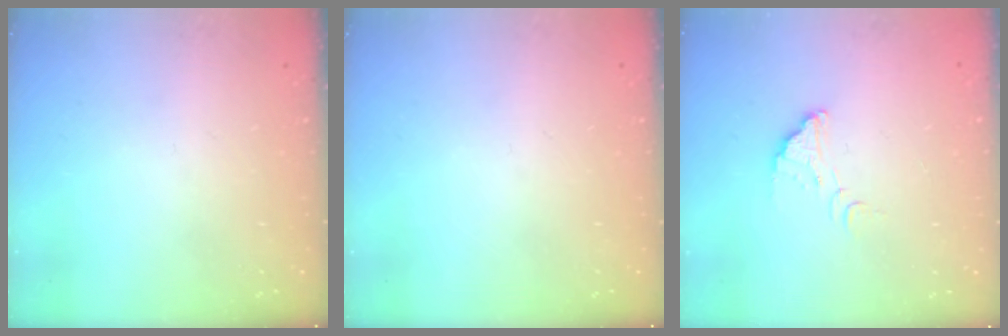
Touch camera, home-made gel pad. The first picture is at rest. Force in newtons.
{"total": 0.0}
{"total": 2.5, "press": 2.5, "slide": 0.1}